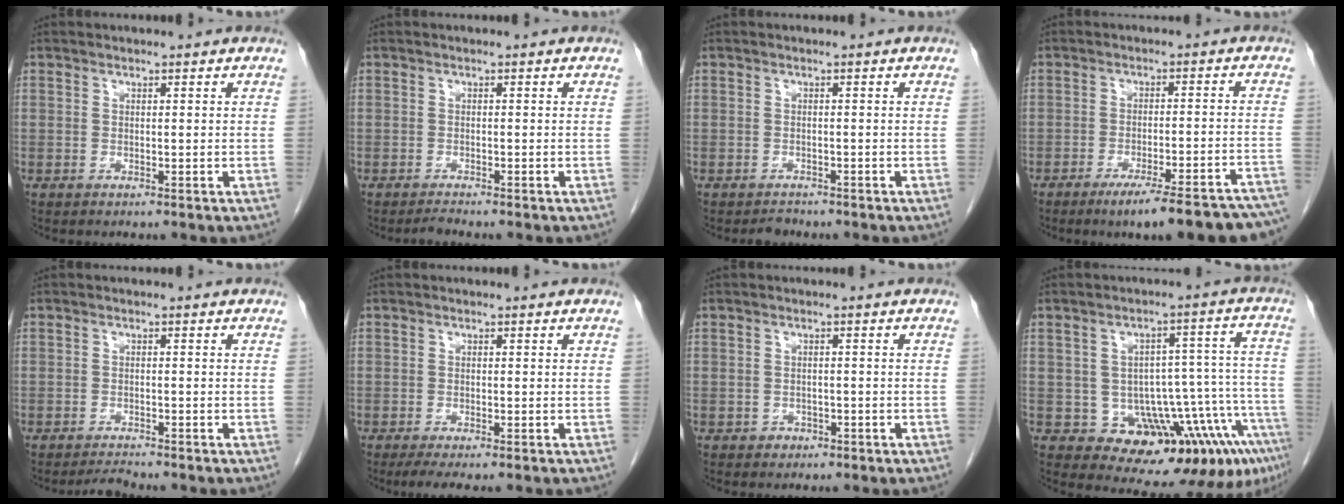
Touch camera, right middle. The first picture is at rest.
{"total": 0.9, "force": [-0.9, -0.2, 0.1], "torque": [-0.005, -0.005, -0.014]}
{"total": 1.3, "force": [-1.3, 0.5, -0.1], "torque": [-0.002, -0.003, -0.019]}
{"total": 16.6, "force": [-13.9, 1.2, 9.0], "torque": [-0.067, 0.012, -0.180]}
{"total": 1.5, "force": [-1.5, -0.2, 0.0], "torque": [-0.005, -0.011, -0.024]}
{"total": 3.5, "force": [-2.5, 0.5, 2.4], "torque": [-0.040, -0.010, -0.039]}
{"total": 1.4, "force": [-0.8, 1.1, 0.3], "torque": [-0.006, 0.005, -0.007]}
{"total": 15.3, "force": [-7.8, 5.3, 12.1], "torque": [-0.102, 0.040, -0.095]}